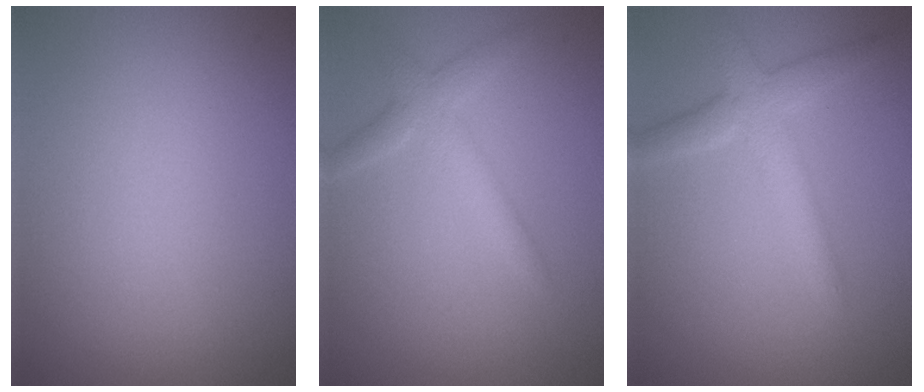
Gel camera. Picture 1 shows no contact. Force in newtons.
{"total": 2.6, "press": 2.6, "slide": 0.1}
{"total": 3.5, "press": 3.5, "slide": 0.1}